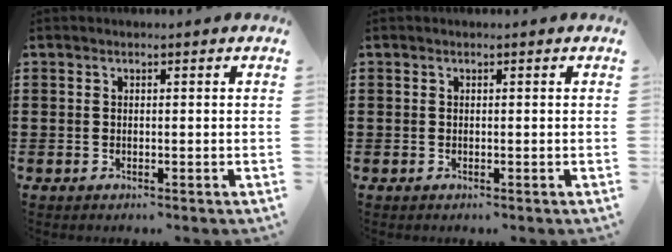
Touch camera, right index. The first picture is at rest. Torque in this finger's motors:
{"motor_torque": [0.13, -0.04, -0.01, 0.00]}